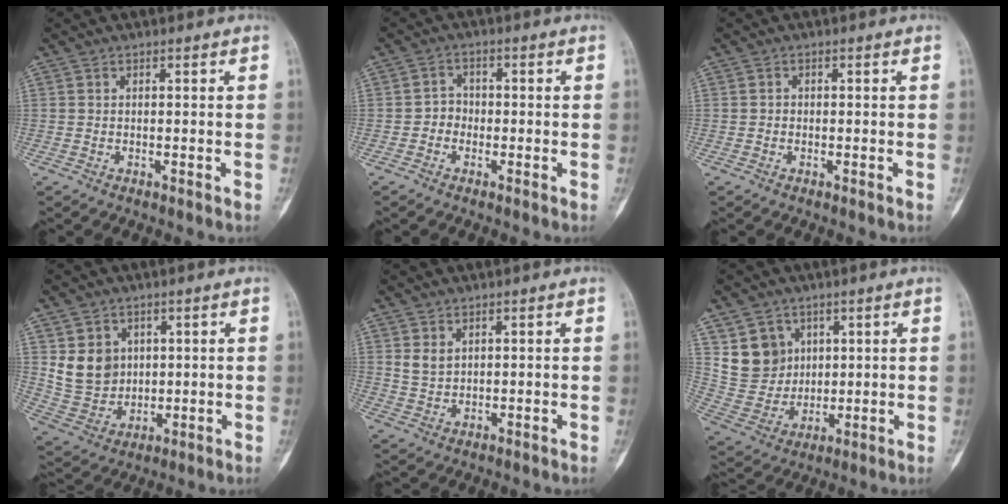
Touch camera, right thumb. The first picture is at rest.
{"total": 3.0, "force": [-1.0, 2.6, 1.0], "torque": [0.002, 0.011, -0.027]}
{"total": 0.7, "force": [-0.1, 0.6, 0.2], "torque": [0.001, 0.003, -0.004]}
{"total": 9.8, "force": [2.7, 8.3, 4.6], "torque": [-0.055, -0.014, 0.069]}
{"total": 2.9, "force": [1.3, 2.1, 1.6], "torque": [-0.021, -0.009, 0.033]}
{"total": 10.7, "force": [4.4, 9.1, 3.4], "torque": [-0.037, -0.021, 0.101]}